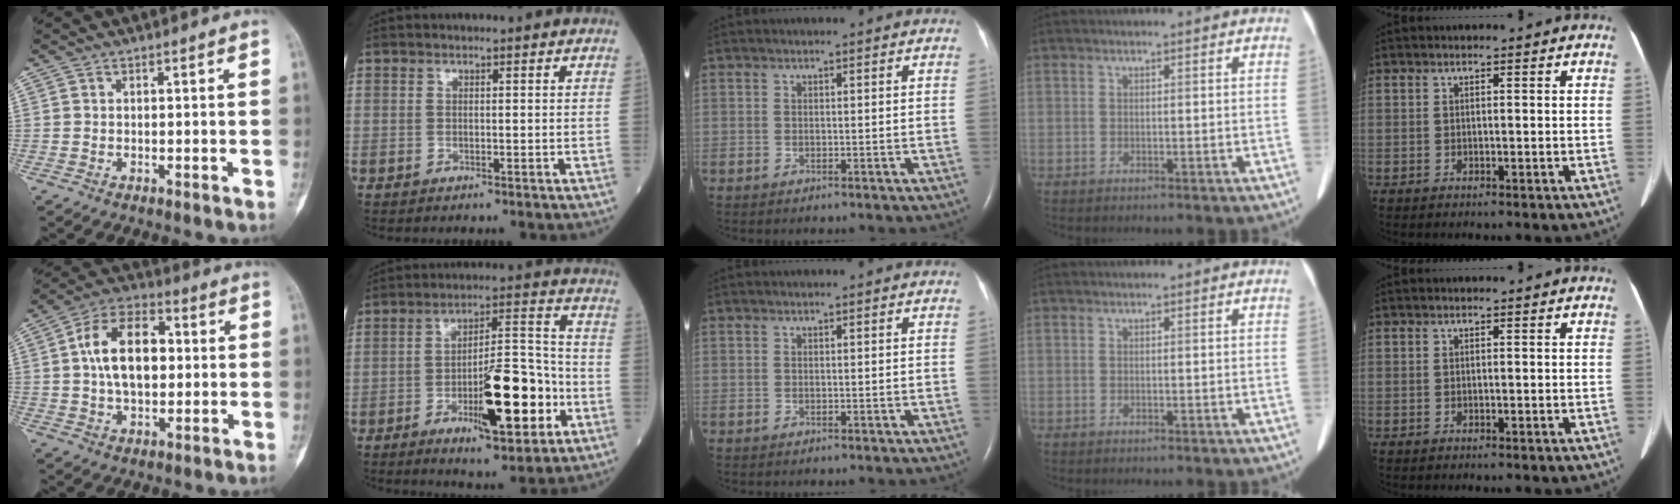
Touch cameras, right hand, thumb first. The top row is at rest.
{"thumb": {"total": 14.4, "force": [1.6, 8.7, 11.3], "torque": [-0.178, 0.019, 0.021]}, "index": {"total": 14.8, "force": [-5.2, 3.8, 13.4], "torque": [-0.206, 0.008, -0.075]}}